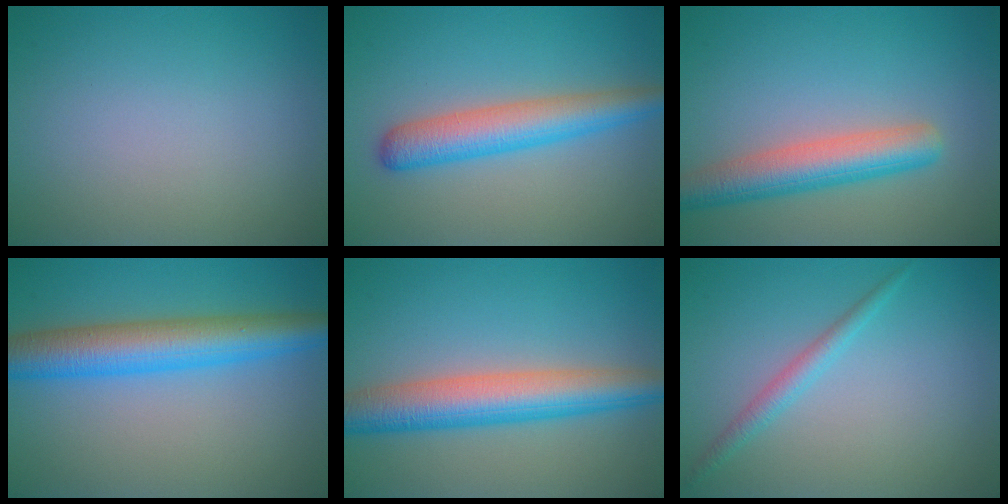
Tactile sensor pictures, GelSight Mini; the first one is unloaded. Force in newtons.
{"total": 5.0, "press": 5.0, "slide": 0.2}
{"total": 5.3, "press": 5.3, "slide": 0.2}
{"total": 7.1, "press": 7.1, "slide": 0.1}
{"total": 7.0, "press": 7.0, "slide": 0.2}
{"total": 1.7, "press": 1.7, "slide": 0.1}